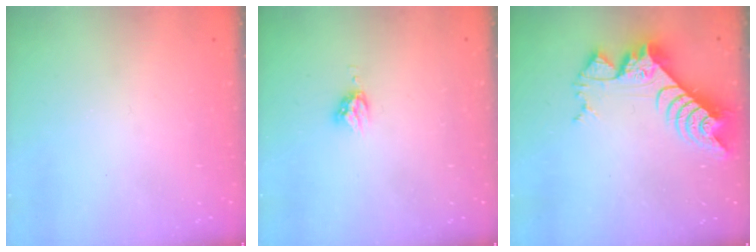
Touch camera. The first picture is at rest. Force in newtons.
{"total": 4.8, "press": 4.7, "slide": 0.7}
{"total": 10.6, "press": 10.6, "slide": 0.9}